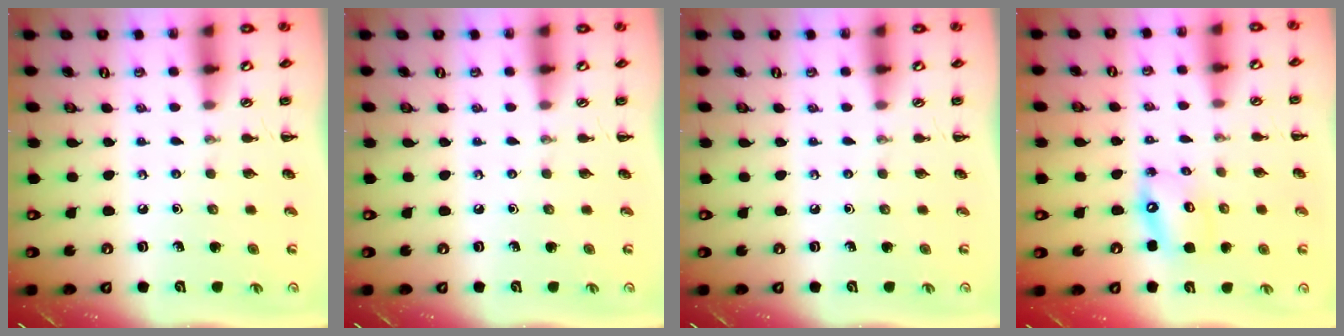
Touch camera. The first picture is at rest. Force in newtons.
{"total": 0.0}
{"total": 0.0}
{"total": 8.9, "press": 8.6, "slide": 2.1}